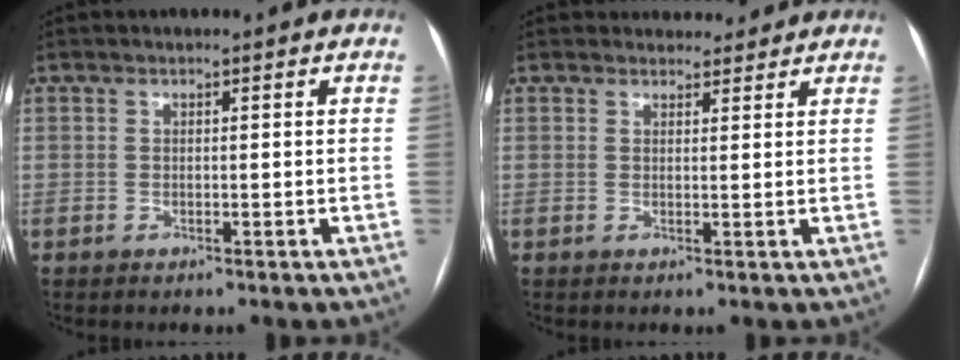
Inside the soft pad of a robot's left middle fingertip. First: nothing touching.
{"total": 3.5, "force": [3.2, 1.3, 0.0], "torque": [0.005, 0.008, 0.038]}